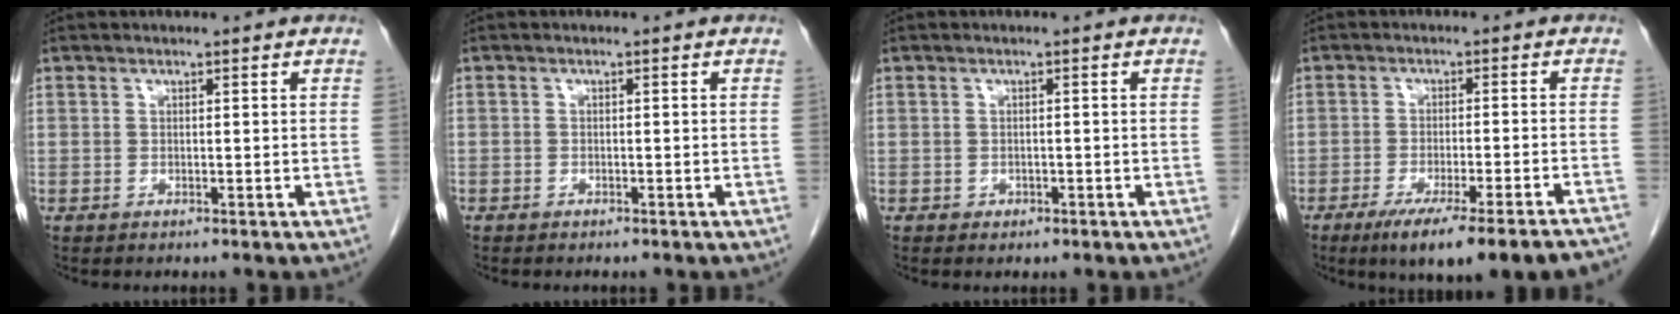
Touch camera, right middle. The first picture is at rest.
{"total": 0.8, "force": [-0.6, 0.5, 0.1], "torque": [-0.009, 0.003, -0.012]}
{"total": 0.8, "force": [-0.3, 0.7, 0.3], "torque": [-0.006, 0.002, 0.000]}
{"total": 17.6, "force": [-14.3, 0.7, 10.2], "torque": [-0.092, -0.022, -0.193]}